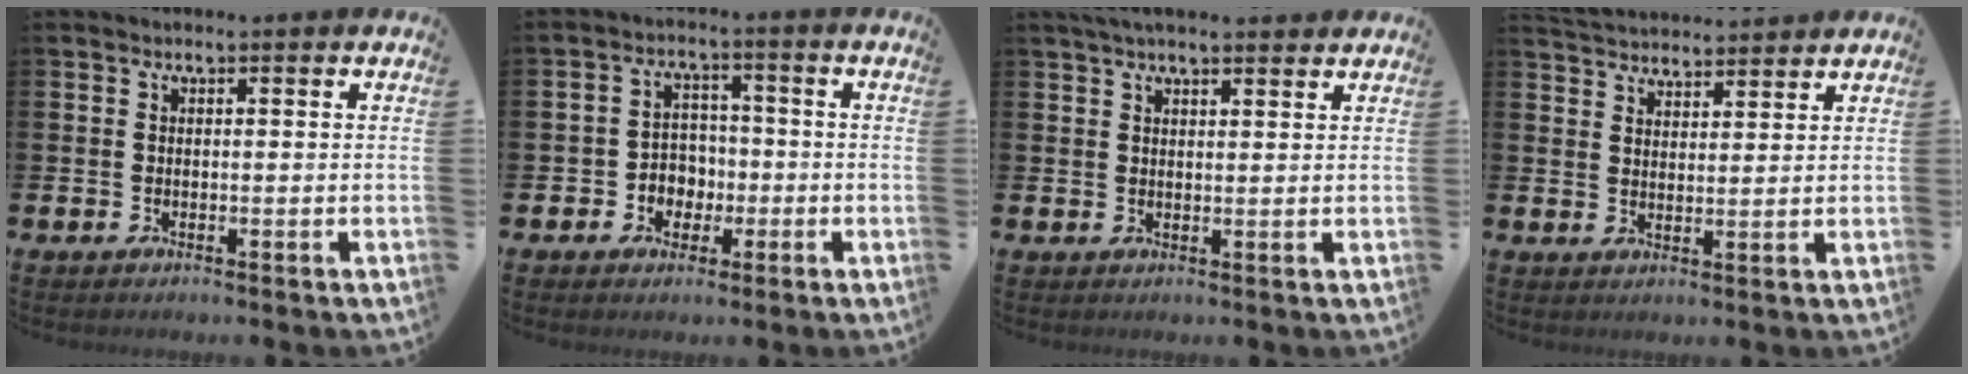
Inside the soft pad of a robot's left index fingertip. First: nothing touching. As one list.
[{"total": 3.6, "force": [-1.1, 3.3, 0.9], "torque": [-0.028, 0.003, -0.028]}, {"total": 3.5, "force": [3.1, 0.7, 1.4], "torque": [-0.033, -0.003, 0.058]}, {"total": 4.1, "force": [4.0, 0.5, -0.1], "torque": [-0.016, -0.020, 0.075]}]